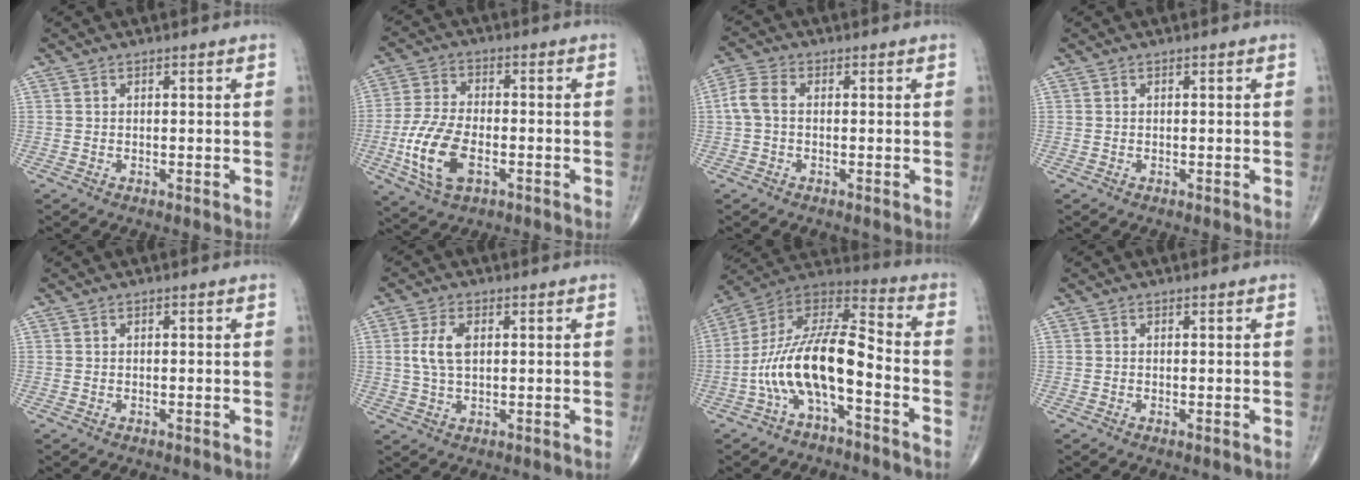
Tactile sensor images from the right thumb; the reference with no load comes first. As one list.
[{"total": 12.0, "force": [-3.6, 6.3, 9.6], "torque": [-0.202, 0.008, -0.066]}, {"total": 4.4, "force": [-0.1, 2.8, 3.4], "torque": [-0.080, 0.013, -0.009]}, {"total": 0.0}, {"total": 0.0}, {"total": 5.7, "force": [1.0, 3.1, 4.7], "torque": [-0.101, 0.002, 0.017]}, {"total": 15.8, "force": [-5.4, 5.8, 13.6], "torque": [-0.258, 0.080, -0.102]}, {"total": 0.6, "force": [-0.2, 0.1, 0.5], "torque": [-0.013, -0.003, -0.003]}]